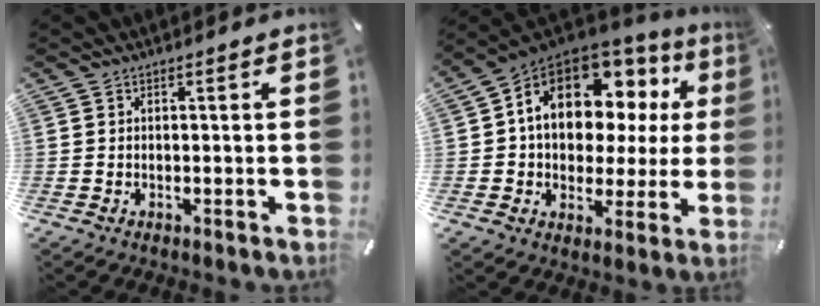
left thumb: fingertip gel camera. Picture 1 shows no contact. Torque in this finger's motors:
{"motor_torque": [1.58, 1.62, 2.03, -0.73, 0.49]}